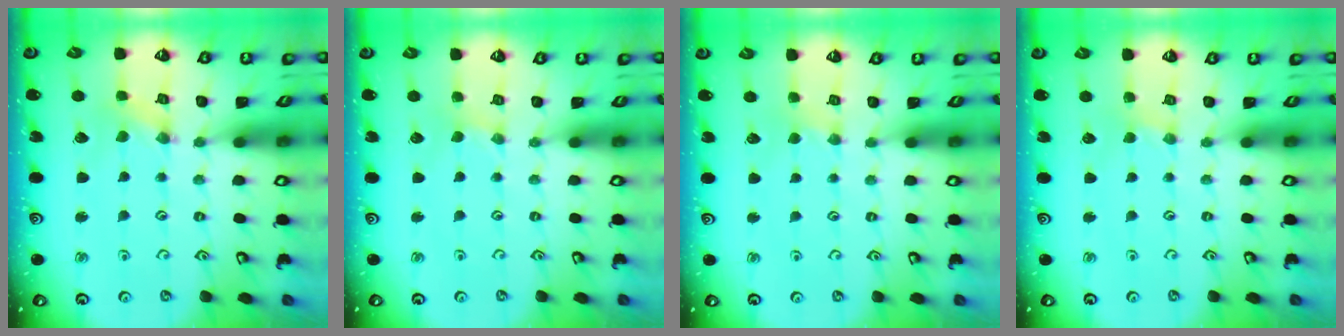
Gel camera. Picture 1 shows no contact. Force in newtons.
{"total": 0.0}
{"total": 1.6, "press": 1.5, "slide": 0.4}
{"total": 1.2, "press": 1.2, "slide": 0.3}